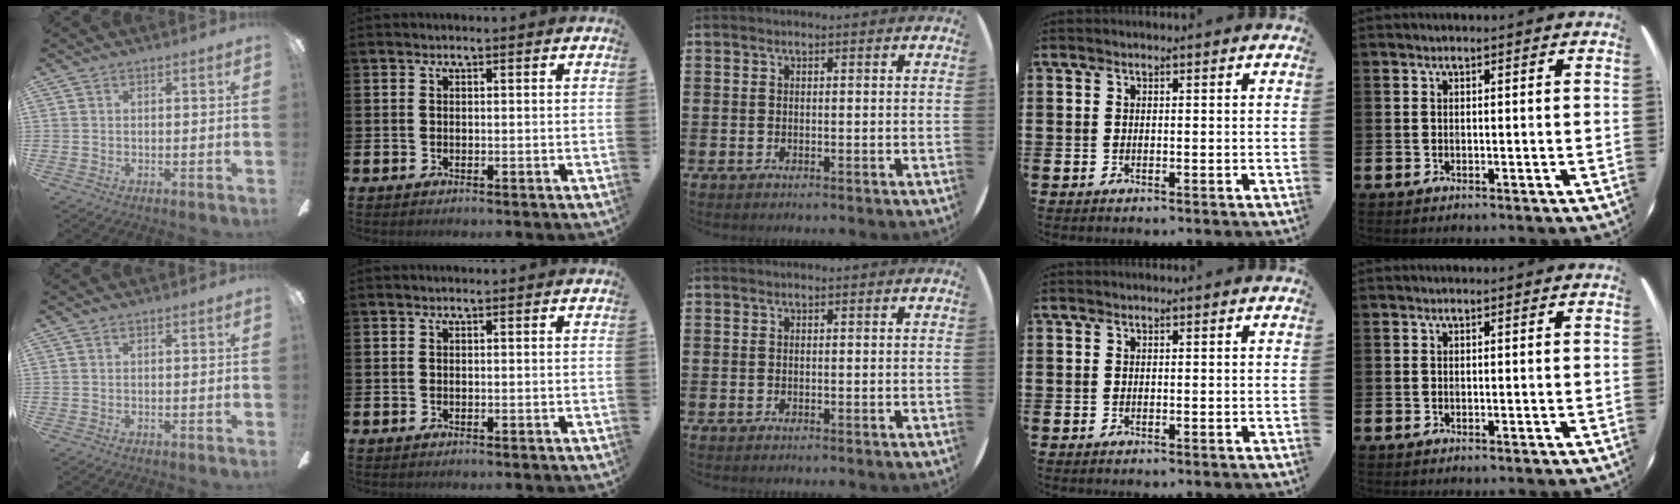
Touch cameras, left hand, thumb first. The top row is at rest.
{}